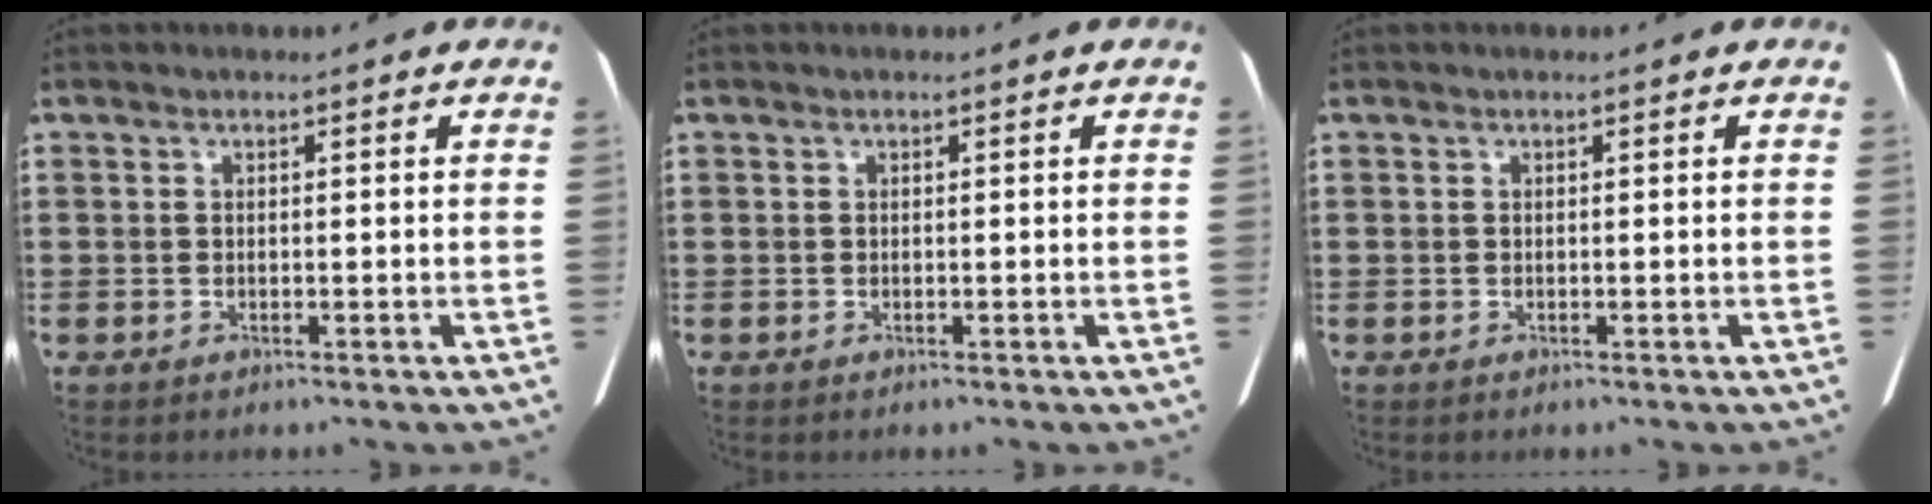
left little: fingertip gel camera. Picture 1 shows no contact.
{"total": 0.0}
{"total": 0.0}